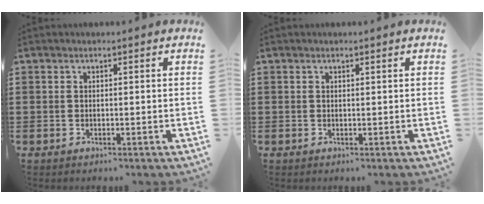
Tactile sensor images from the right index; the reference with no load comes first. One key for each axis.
{"total": 0.0}